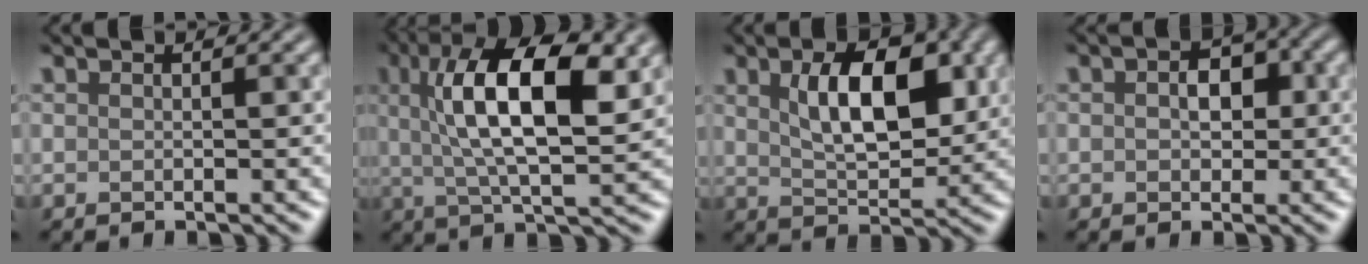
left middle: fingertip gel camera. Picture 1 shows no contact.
{"total": 8.6, "force": [1.6, 2.2, 8.1], "torque": [-0.162, -0.018, 0.063]}
{"total": 4.1, "force": [0.8, 1.2, 3.9], "torque": [-0.090, -0.023, 0.054]}
{"total": 0.9, "force": [-0.9, 0.0, -0.1], "torque": [-0.018, -0.020, 0.020]}